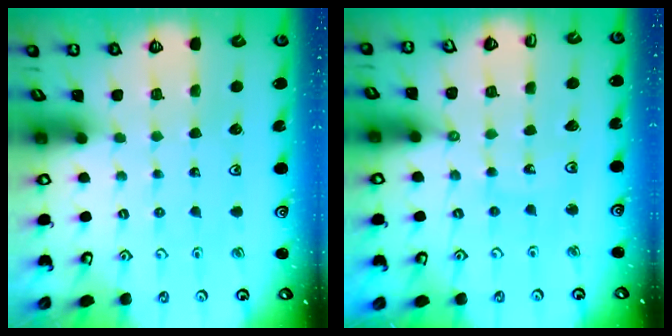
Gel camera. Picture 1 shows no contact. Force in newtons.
{"total": 8.0, "press": 8.0, "slide": 1.0}